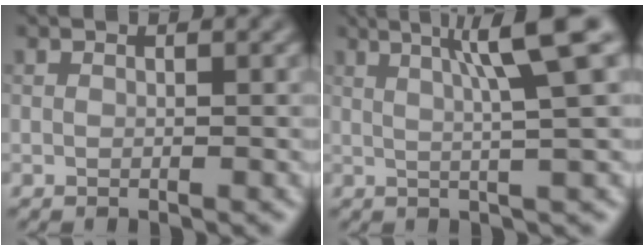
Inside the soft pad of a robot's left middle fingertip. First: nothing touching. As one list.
[{"total": 6.9, "force": [2.5, 0.9, 6.4], "torque": [-0.082, 0.020, 0.039]}]